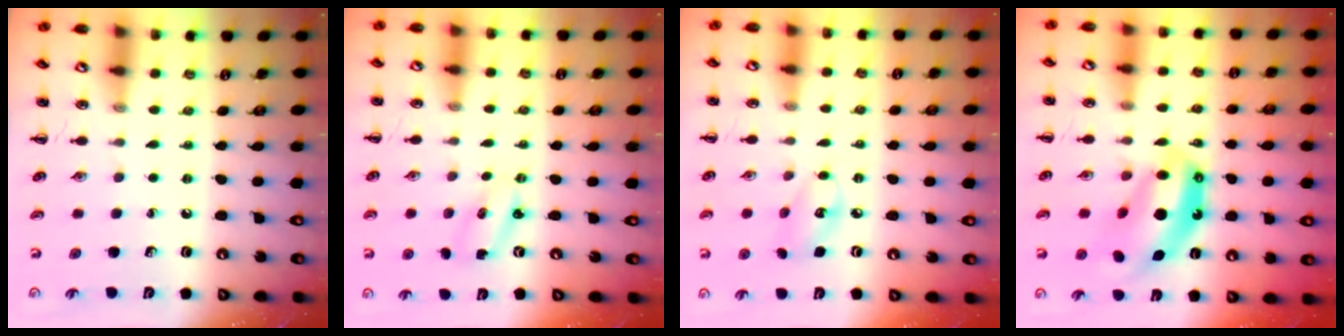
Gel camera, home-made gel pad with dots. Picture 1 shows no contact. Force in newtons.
{"total": 2.2, "press": 2.1, "slide": 0.6}
{"total": 6.0, "press": 6.0, "slide": 0.6}
{"total": 13.3, "press": 12.8, "slide": 3.7}